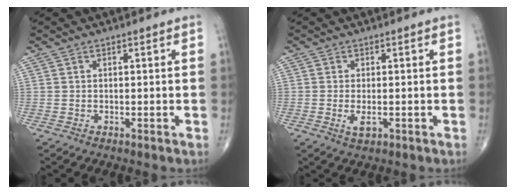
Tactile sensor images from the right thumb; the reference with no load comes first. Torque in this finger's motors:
{"motor_torque": [-0.53, -0.04, 0.06, 0.37, 0.09]}